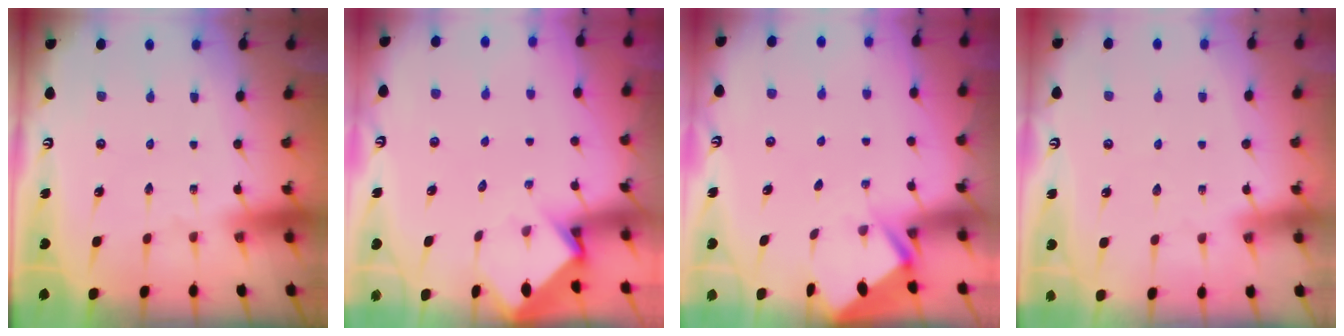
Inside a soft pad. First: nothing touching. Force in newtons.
{"total": 3.7, "press": 3.7, "slide": 0.3}
{"total": 2.8, "press": 2.8, "slide": 0.3}
{"total": 3.1, "press": 3.0, "slide": 0.5}